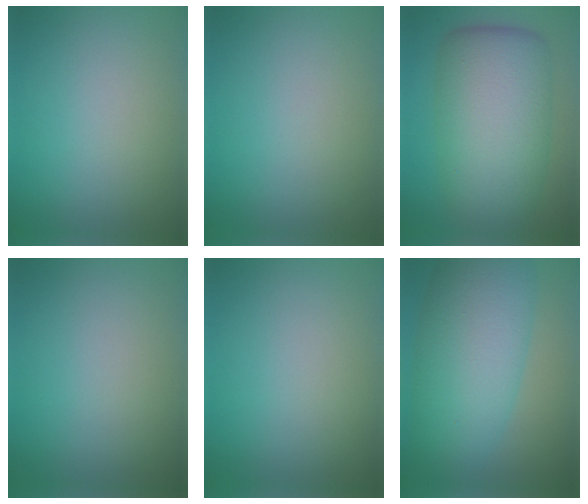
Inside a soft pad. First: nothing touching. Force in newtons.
{"total": 0.0}
{"total": 11.4, "press": 11.4, "slide": 0.1}
{"total": 0.0}
{"total": 0.0}
{"total": 10.1, "press": 10.1, "slide": 0.2}